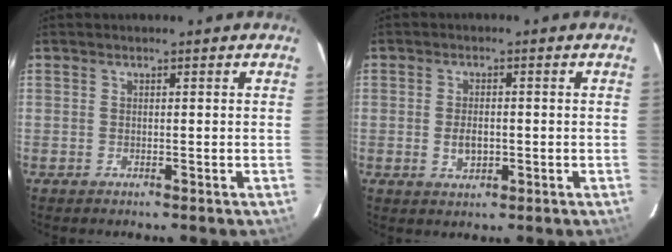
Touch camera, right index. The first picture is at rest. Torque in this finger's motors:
{"motor_torque": [0.11, -0.01, 0.20, 0.00]}